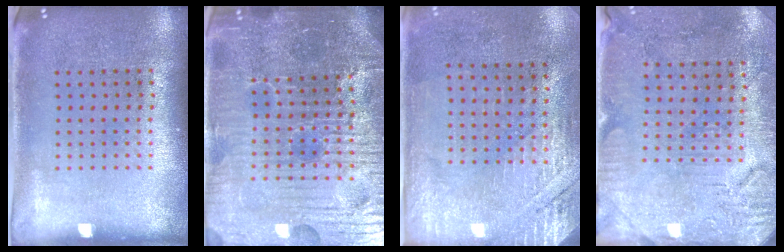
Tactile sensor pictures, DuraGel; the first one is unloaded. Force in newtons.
{"total": 6.3, "press": 5.7, "slide": 2.5}
{"total": 2.7, "press": 2.4, "slide": 1.2}
{"total": 3.2, "press": 2.8, "slide": 1.5}